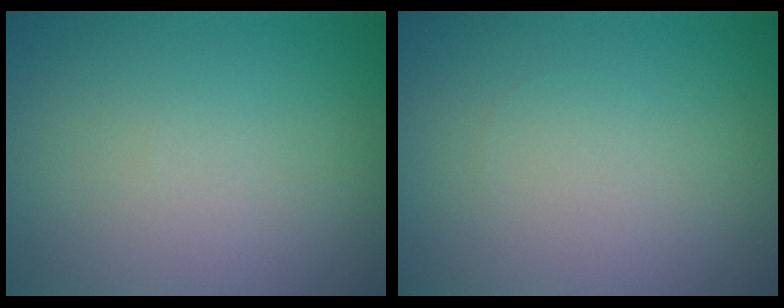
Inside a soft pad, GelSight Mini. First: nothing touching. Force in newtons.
{"total": 0.0}